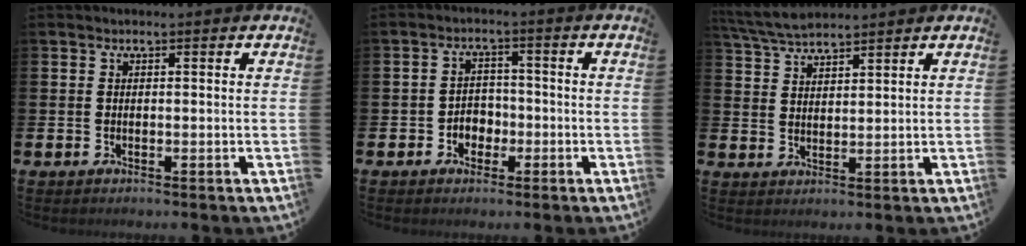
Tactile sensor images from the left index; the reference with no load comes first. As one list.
[{"total": 3.0, "force": [-1.5, 2.4, 0.9], "torque": [-0.023, 0.007, -0.034]}, {"total": 4.9, "force": [4.7, 0.6, 1.2], "torque": [-0.034, -0.018, 0.085]}]